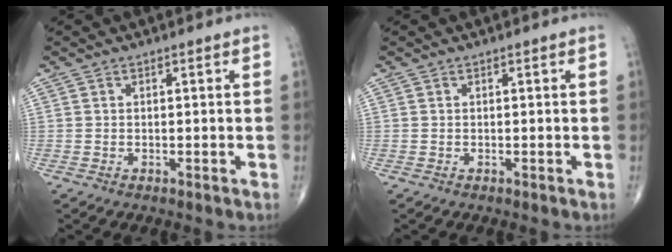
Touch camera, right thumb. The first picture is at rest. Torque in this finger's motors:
{"motor_torque": [0.00, 0.00, 0.00, 0.00, 0.00]}